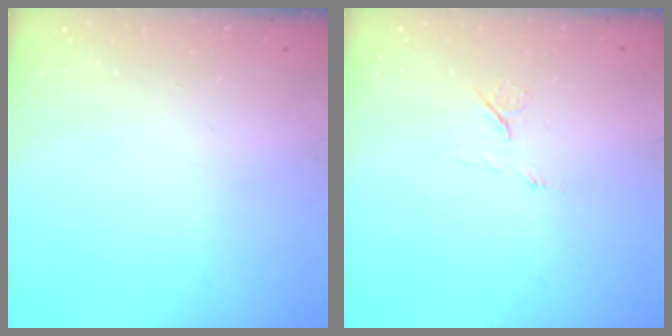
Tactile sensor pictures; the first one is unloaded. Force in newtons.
{"total": 6.0, "press": 6.0, "slide": 0.8}